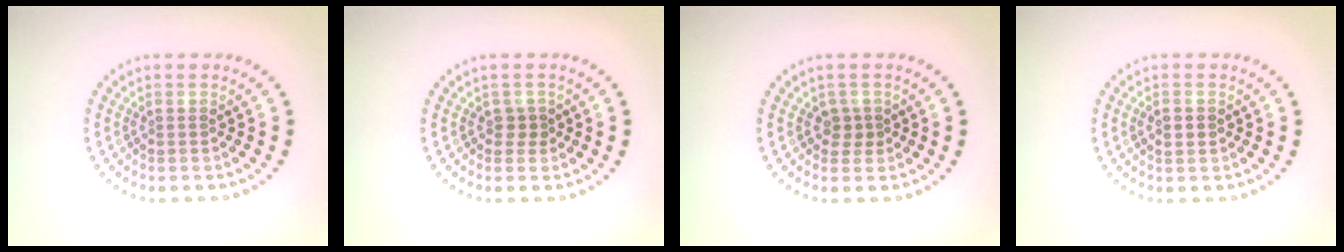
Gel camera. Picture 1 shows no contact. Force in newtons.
{"total": 1.1, "press": 0.8, "slide": 0.7}
{"total": 1.3, "press": 1.1, "slide": 0.7}
{"total": 1.3, "press": 1.3, "slide": 0.1}